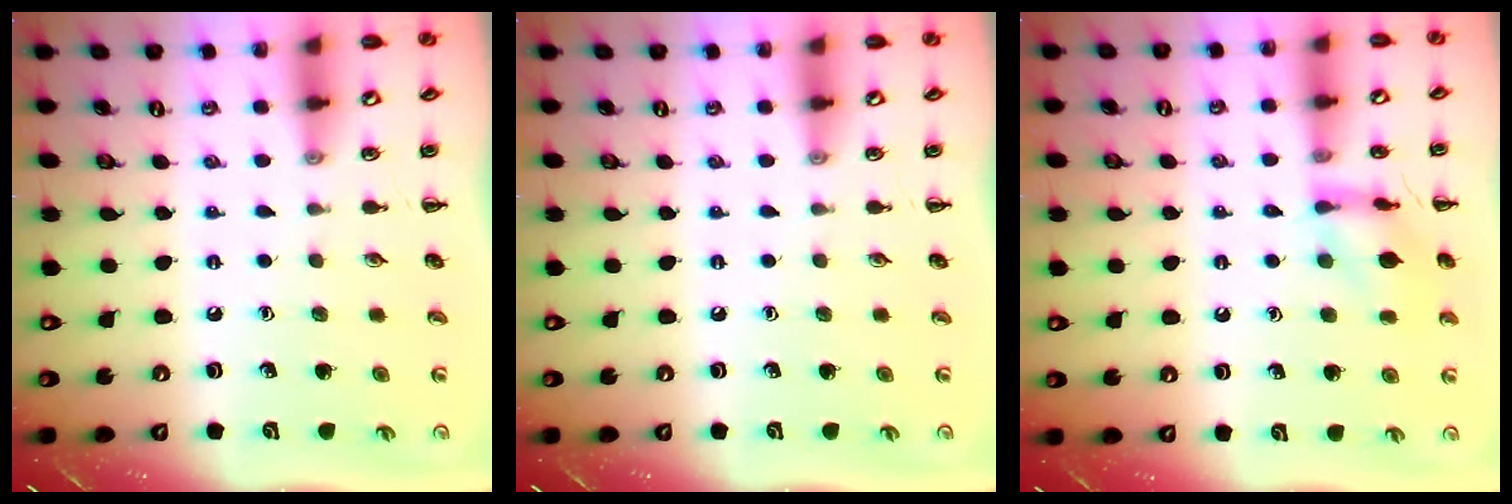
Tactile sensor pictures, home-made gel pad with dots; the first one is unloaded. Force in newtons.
{"total": 0.0}
{"total": 11.1, "press": 11.1, "slide": 0.7}